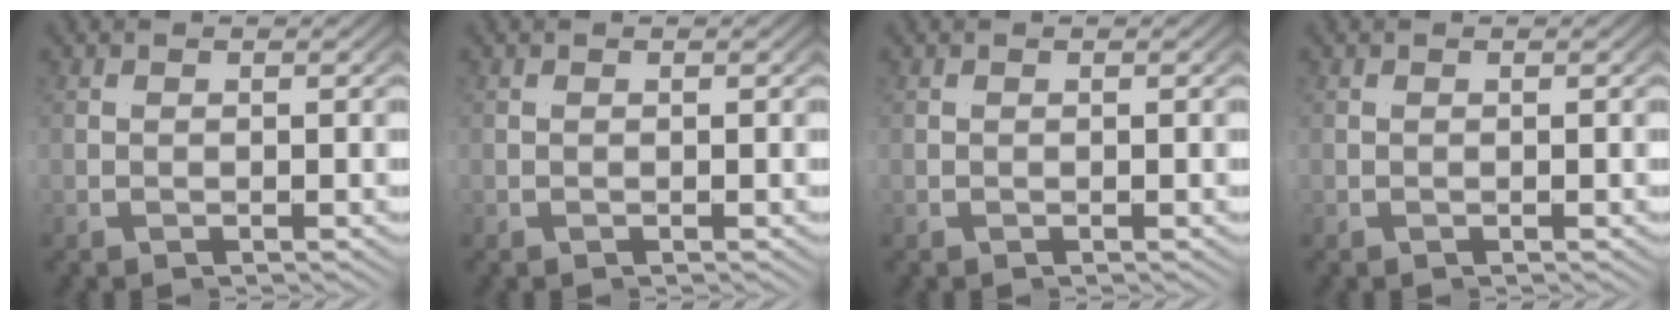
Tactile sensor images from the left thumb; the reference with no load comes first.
{"total": 0.0}
{"total": 0.0}
{"total": 0.0}